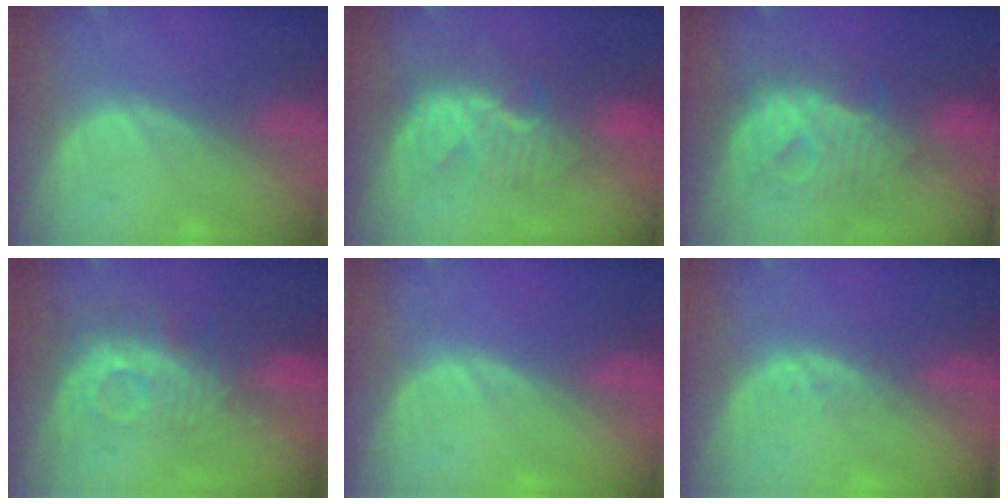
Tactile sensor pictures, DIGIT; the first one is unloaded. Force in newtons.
{"total": 8.6, "press": 8.1, "slide": 3.0}
{"total": 9.1, "press": 9.1, "slide": 0.5}
{"total": 9.2, "press": 8.1, "slide": 4.3}
{"total": 0.0}
{"total": 1.3, "press": 1.3, "slide": 0.2}